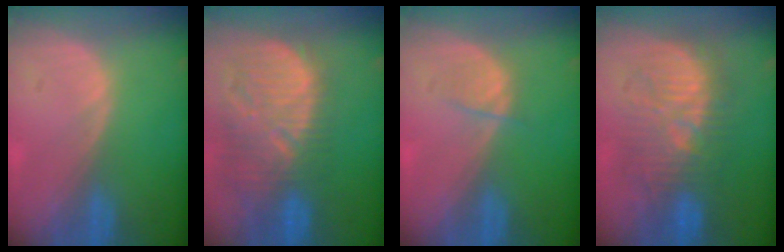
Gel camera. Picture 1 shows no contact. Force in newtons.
{"total": 13.0, "press": 11.4, "slide": 6.2}
{"total": 1.9, "press": 1.9, "slide": 0.4}
{"total": 10.3, "press": 10.3, "slide": 0.3}